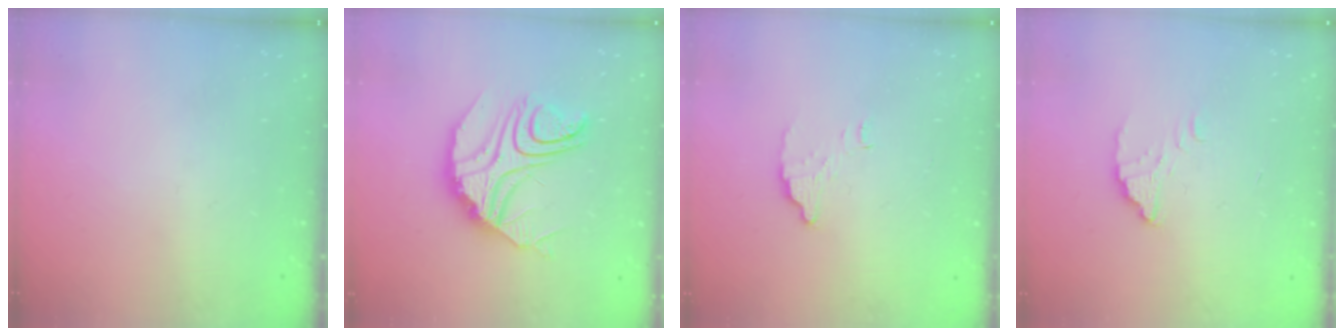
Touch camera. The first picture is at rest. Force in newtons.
{"total": 14.0, "press": 13.9, "slide": 1.2}
{"total": 3.6, "press": 3.6, "slide": 0.1}
{"total": 2.6, "press": 2.6, "slide": 0.2}